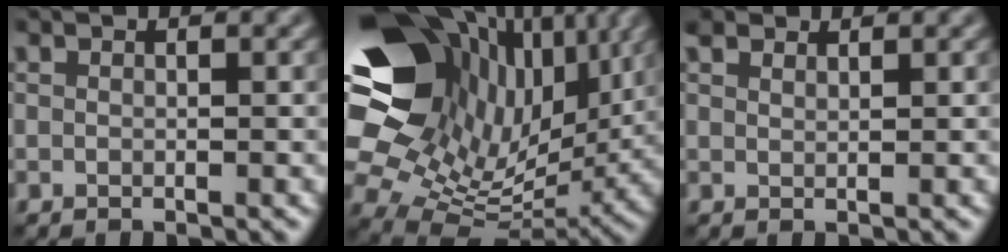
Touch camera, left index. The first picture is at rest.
{"total": 18.8, "force": [7.1, 12.1, 12.4], "torque": [-0.234, 0.027, 0.136]}
{"total": 2.0, "force": [1.9, 0.4, 0.6], "torque": [-0.016, 0.007, 0.030]}